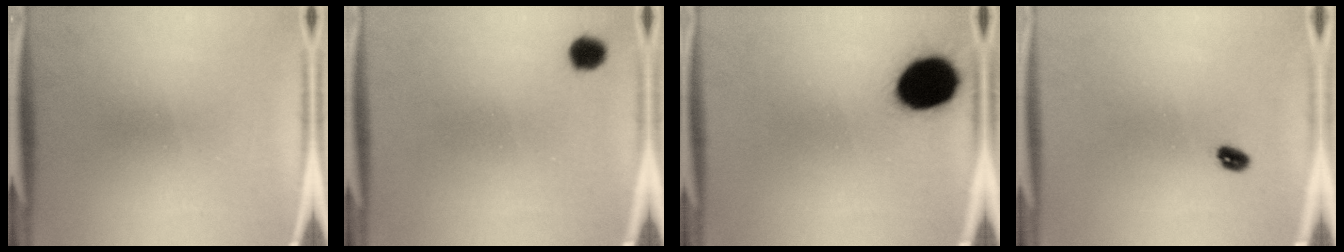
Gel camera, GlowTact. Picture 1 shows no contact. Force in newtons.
{"total": 3.1}
{"total": 15.2}
{"total": 1.9}